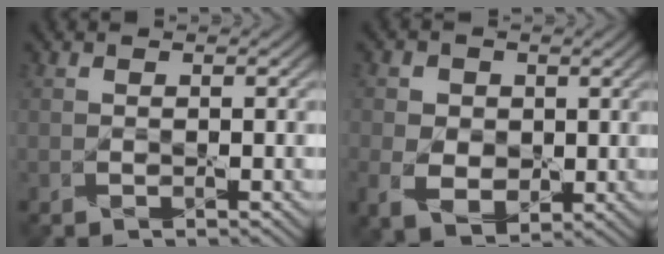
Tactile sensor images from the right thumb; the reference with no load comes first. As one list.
[{"total": 5.5, "force": [0.0, 4.6, 3.1], "torque": [-0.083, -0.013, 0.001]}]